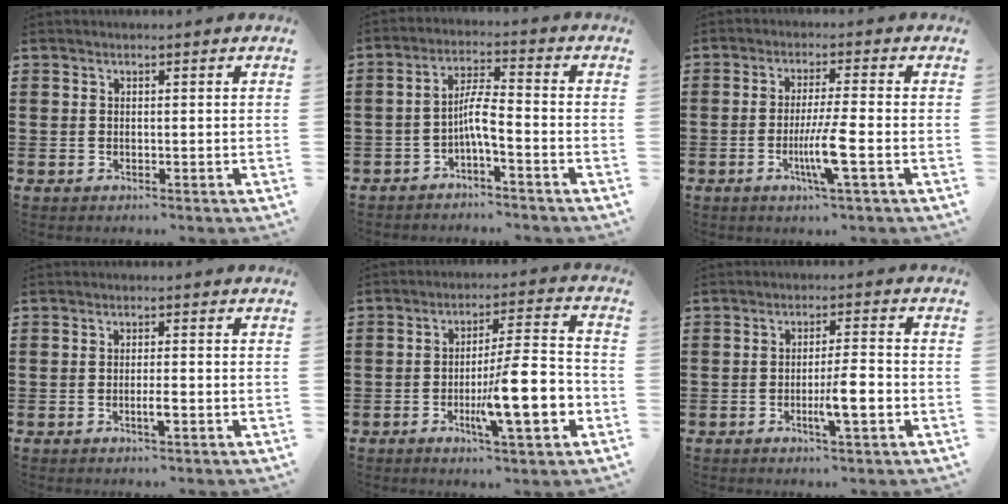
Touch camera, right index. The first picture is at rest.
{"total": 4.6, "force": [-2.2, 0.6, 4.0], "torque": [-0.082, 0.004, -0.047]}
{"total": 6.7, "force": [-2.2, 0.0, 6.4], "torque": [-0.128, -0.020, -0.043]}
{"total": 2.2, "force": [-0.8, 0.3, 2.0], "torque": [-0.034, 0.001, -0.015]}
{"total": 13.1, "force": [-4.1, 2.8, 12.2], "torque": [-0.183, -0.006, -0.072]}
{"total": 5.7, "force": [-1.7, 0.7, 5.4], "torque": [-0.096, -0.006, -0.031]}